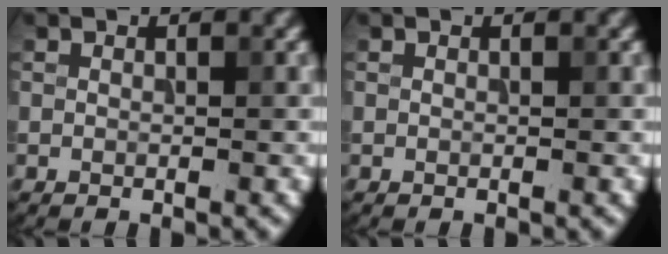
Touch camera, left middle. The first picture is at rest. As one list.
[{"total": 0.0}]